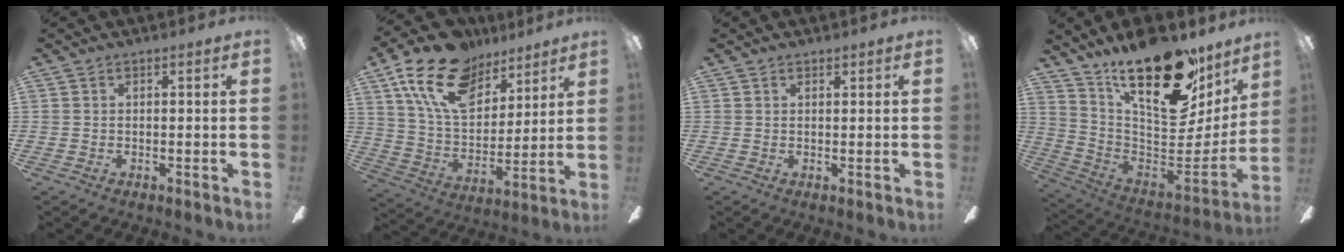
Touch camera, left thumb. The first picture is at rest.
{"total": 20.5, "force": [12.7, 11.5, 11.3], "torque": [-0.205, -0.050, 0.229]}
{"total": 0.8, "force": [0.7, 0.4, 0.1], "torque": [-0.002, 0.002, 0.013]}
{"total": 28.4, "force": [17.5, 12.6, 18.6], "torque": [-0.253, -0.122, 0.308]}